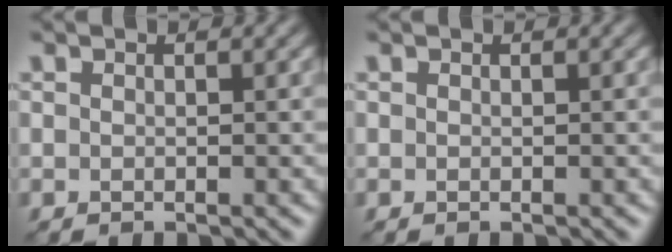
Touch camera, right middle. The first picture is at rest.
{"total": 0.0}